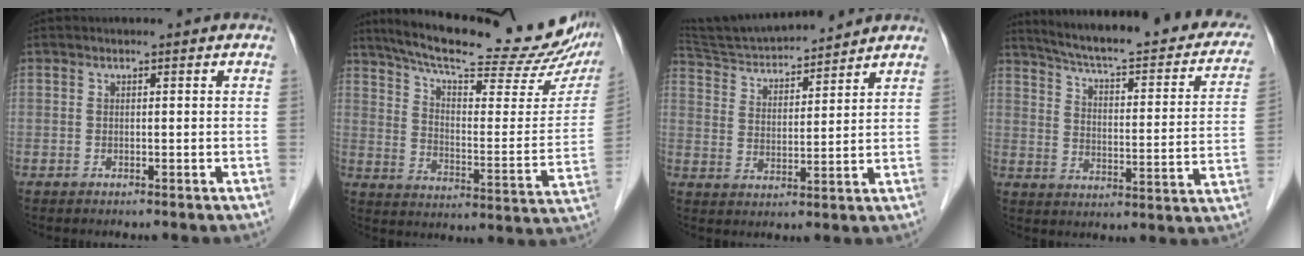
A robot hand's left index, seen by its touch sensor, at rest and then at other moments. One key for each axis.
{"total": 27.5, "fx": 23.3, "fy": 4.4, "fz": 13.8, "tx": -0.214, "ty": -0.031, "tz": 0.309}
{"total": 13.2, "fx": 12.5, "fy": 1.1, "fz": 4.2, "tx": -0.081, "ty": 0.013, "tz": 0.213}
{"total": 26.5, "fx": 22.3, "fy": 5.2, "fz": 13.4, "tx": -0.190, "ty": -0.027, "tz": 0.273}